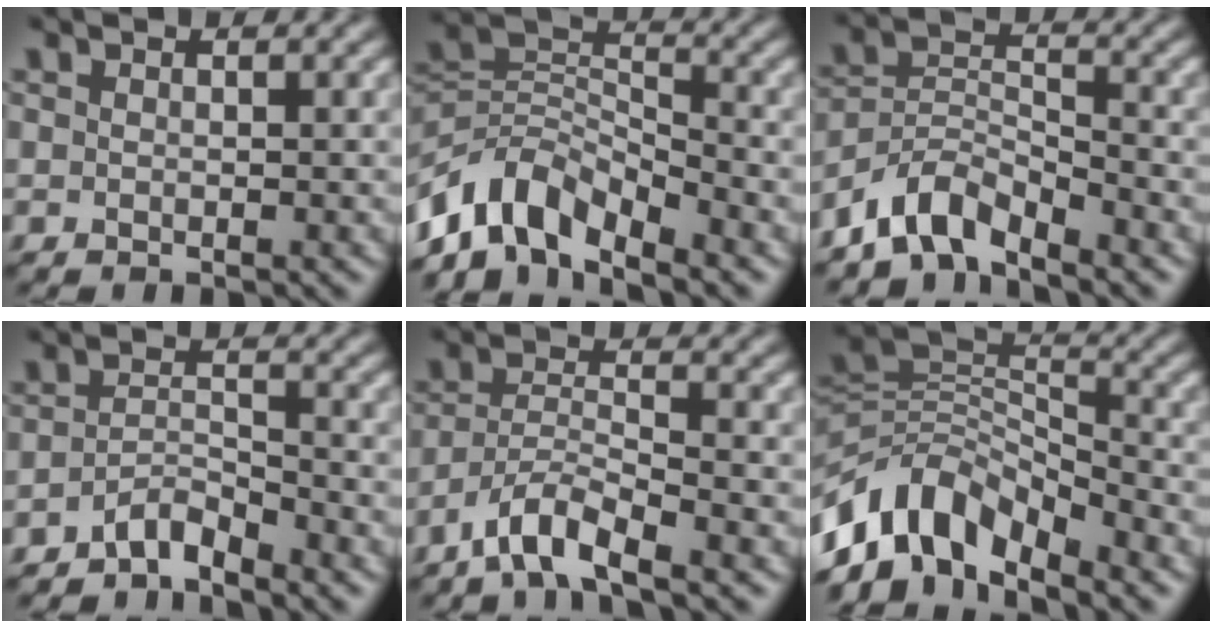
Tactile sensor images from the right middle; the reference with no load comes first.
{"total": 7.4, "force": [-5.4, 3.5, 3.7], "torque": [-0.055, -0.001, -0.114]}
{"total": 4.7, "force": [-3.9, 1.7, 1.9], "torque": [-0.029, 0.003, -0.086]}
{"total": 2.5, "force": [-2.2, 0.5, 1.1], "torque": [-0.021, 0.008, -0.046]}
{"total": 4.4, "force": [-3.4, 0.8, 2.6], "torque": [-0.049, 0.002, -0.074]}
{"total": 9.5, "force": [-5.7, 5.1, 5.7], "torque": [-0.095, 0.004, -0.112]}